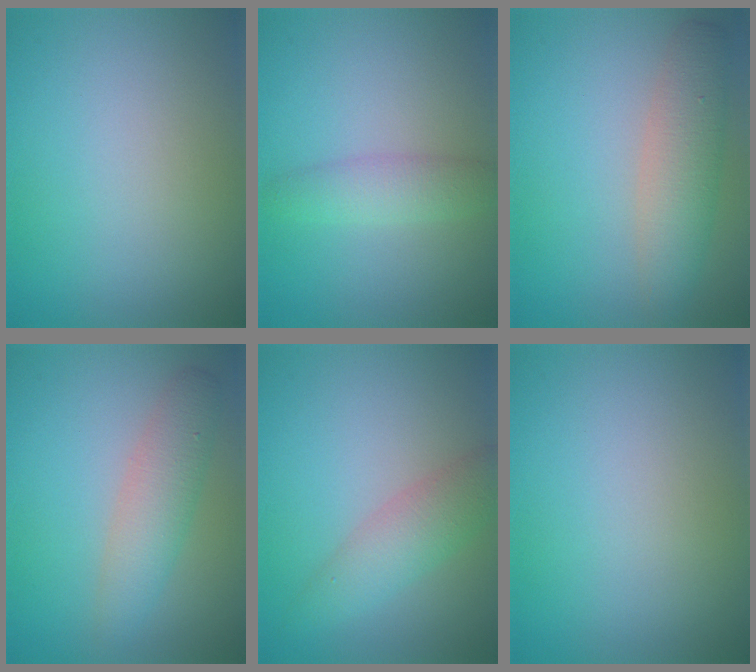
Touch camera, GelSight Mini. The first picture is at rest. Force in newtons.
{"total": 2.4, "press": 2.4, "slide": 0.1}
{"total": 4.1, "press": 4.1, "slide": 0.2}
{"total": 3.5, "press": 3.5, "slide": 0.2}
{"total": 3.5, "press": 3.5, "slide": 0.1}
{"total": 0.0}